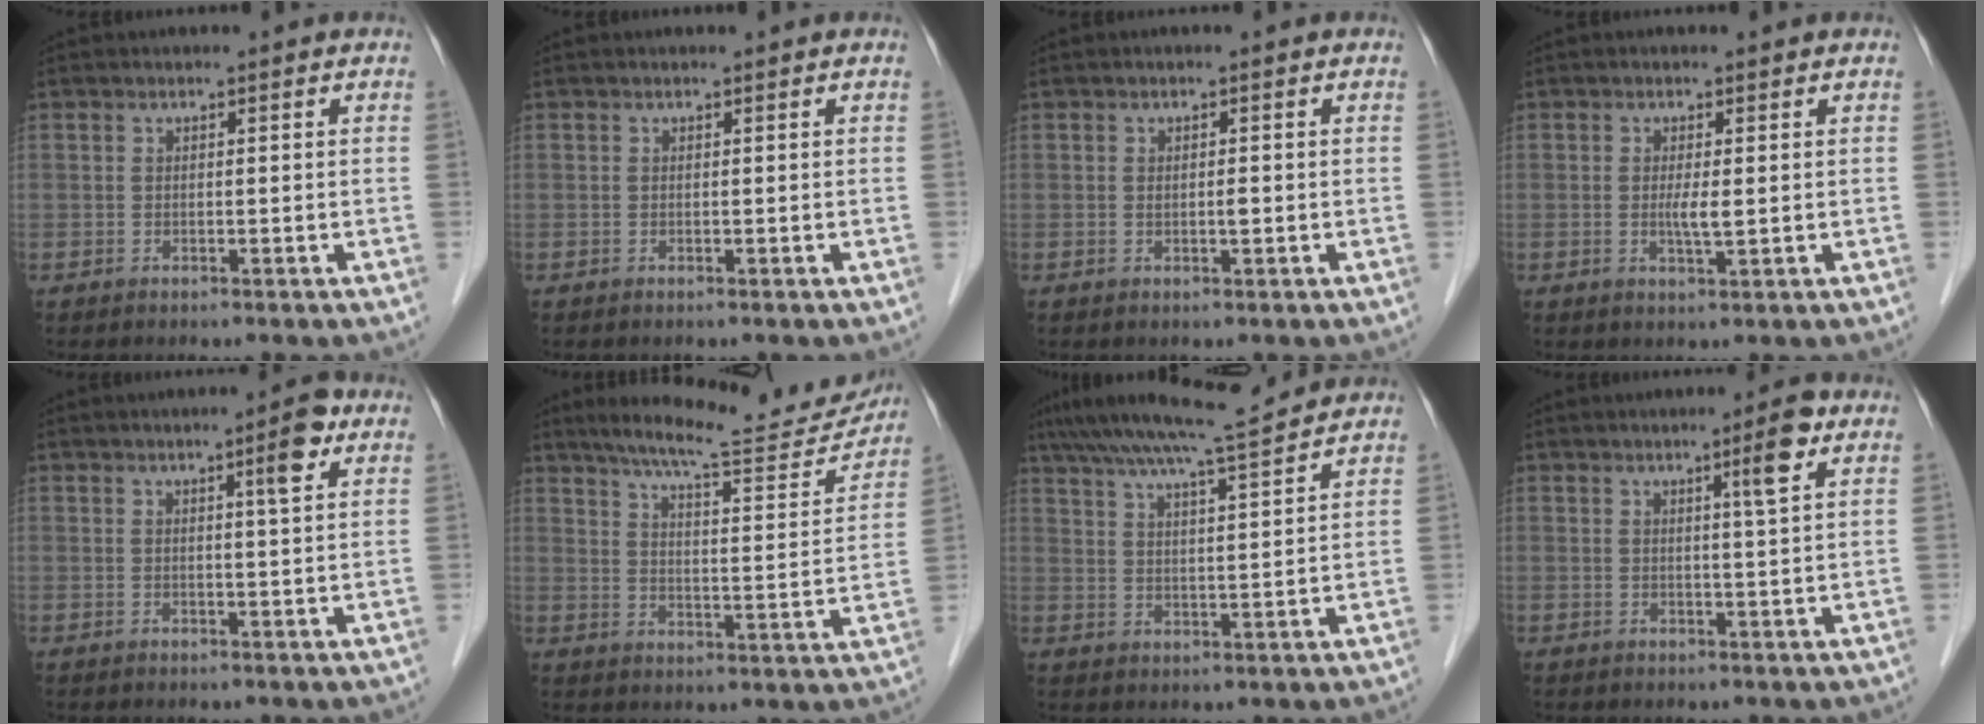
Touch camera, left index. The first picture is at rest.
{"total": 0.0}
{"total": 0.9, "force": [-0.3, 0.2, 0.8], "torque": [-0.015, -0.004, -0.004]}
{"total": 2.1, "force": [-0.1, 0.1, 2.1], "torque": [-0.044, -0.007, -0.002]}
{"total": 3.8, "force": [1.9, 0.0, 3.3], "torque": [-0.046, -0.001, 0.026]}
{"total": 15.4, "force": [14.2, 1.7, 5.8], "torque": [-0.085, -0.017, 0.192]}
{"total": 10.9, "force": [9.7, -0.6, 5.1], "torque": [-0.091, 0.012, 0.150]}
{"total": 4.0, "force": [2.0, -0.5, 3.4], "torque": [-0.055, -0.003, 0.032]}